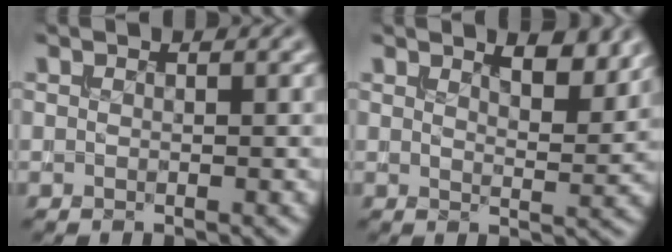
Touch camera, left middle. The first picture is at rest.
{"total": 3.9, "force": [2.8, 1.1, 2.5], "torque": [-0.040, -0.002, 0.039]}